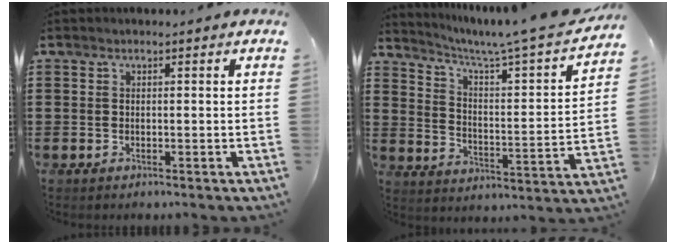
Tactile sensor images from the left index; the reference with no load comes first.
{"total": 4.8, "force": [4.0, -0.4, 2.7], "torque": [-0.072, -0.043, 0.056]}